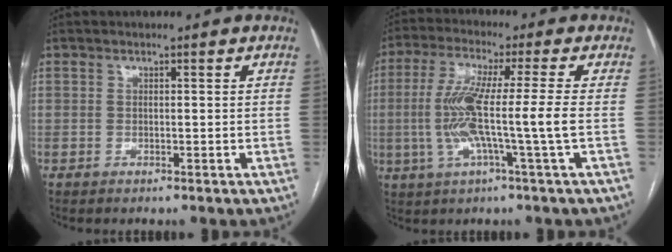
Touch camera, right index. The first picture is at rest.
{"total": 10.5, "force": [-1.4, -0.9, 10.4], "torque": [-0.209, -0.001, -0.030]}